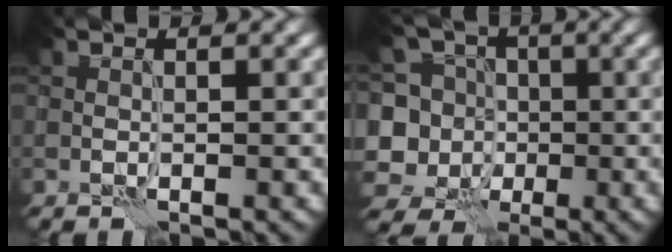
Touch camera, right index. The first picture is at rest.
{"total": 10.4, "force": [-1.5, 9.8, 3.0], "torque": [-0.087, 0.026, -0.051]}